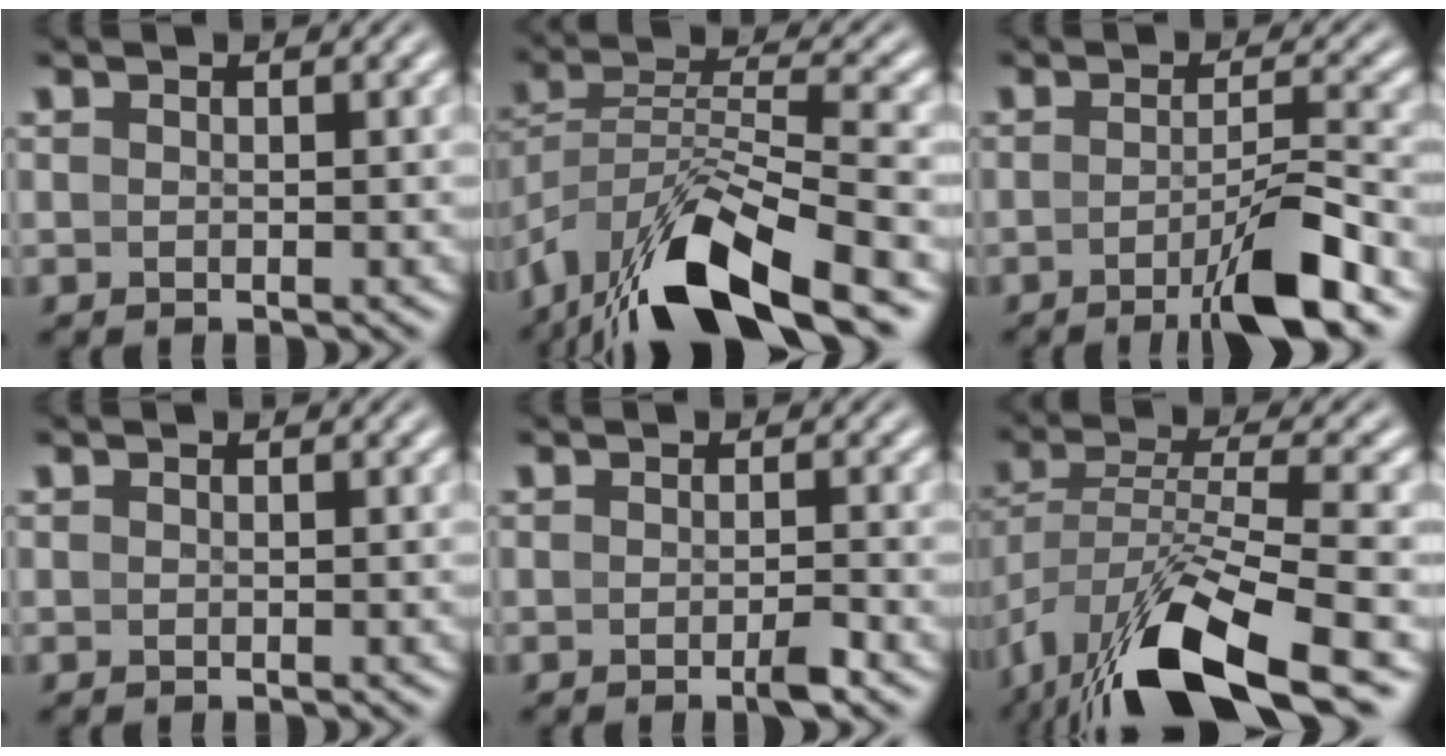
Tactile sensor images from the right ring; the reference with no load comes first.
{"total": 9.8, "force": [-4.7, 5.2, 6.8], "torque": [-0.147, -0.031, -0.067]}
{"total": 4.9, "force": [-2.7, -0.2, 4.1], "torque": [-0.061, -0.007, -0.047]}
{"total": 0.0}
{"total": 1.4, "force": [-1.0, -0.2, 1.0], "torque": [-0.016, 0.001, -0.021]}
{"total": 8.6, "force": [-4.5, 3.2, 6.6], "torque": [-0.133, -0.028, -0.052]}